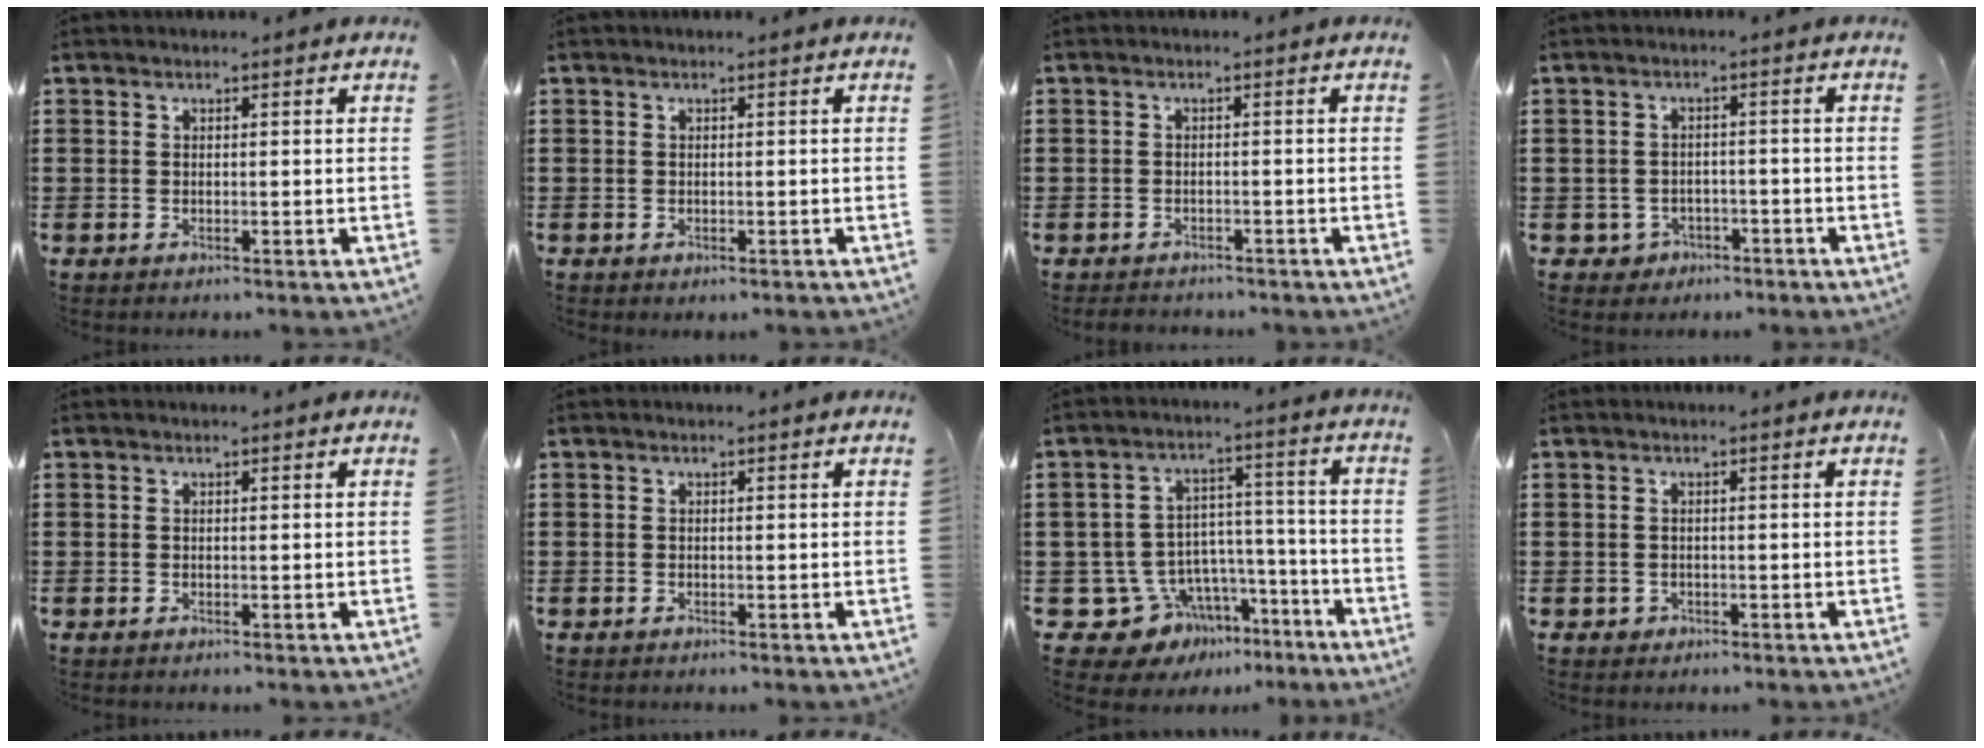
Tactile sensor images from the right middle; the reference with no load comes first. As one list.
[{"total": 0.0}, {"total": 1.4, "force": [-1.4, 0.3, -0.1], "torque": [-0.003, 0.002, -0.032]}, {"total": 2.1, "force": [-1.6, 1.4, 0.2], "torque": [-0.013, 0.001, -0.037]}, {"total": 0.0}, {"total": 0.0}, {"total": 9.2, "force": [-6.0, 6.9, 1.7], "torque": [-0.061, 0.014, -0.105]}, {"total": 0.7, "force": [-0.3, 0.6, 0.2], "torque": [-0.006, 0.005, -0.007]}]